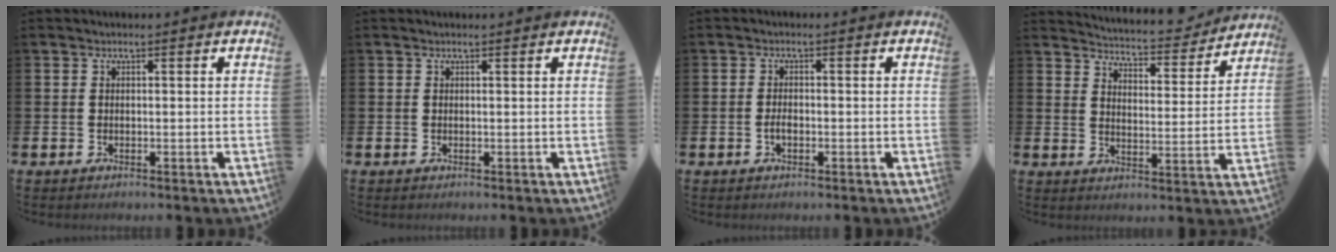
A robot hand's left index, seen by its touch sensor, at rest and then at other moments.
{"total": 0.0}
{"total": 1.5, "force": [-0.4, 0.9, 1.2], "torque": [-0.017, 0.000, -0.010]}
{"total": 5.0, "force": [5.0, 0.6, 0.3], "torque": [-0.027, -0.042, 0.082]}